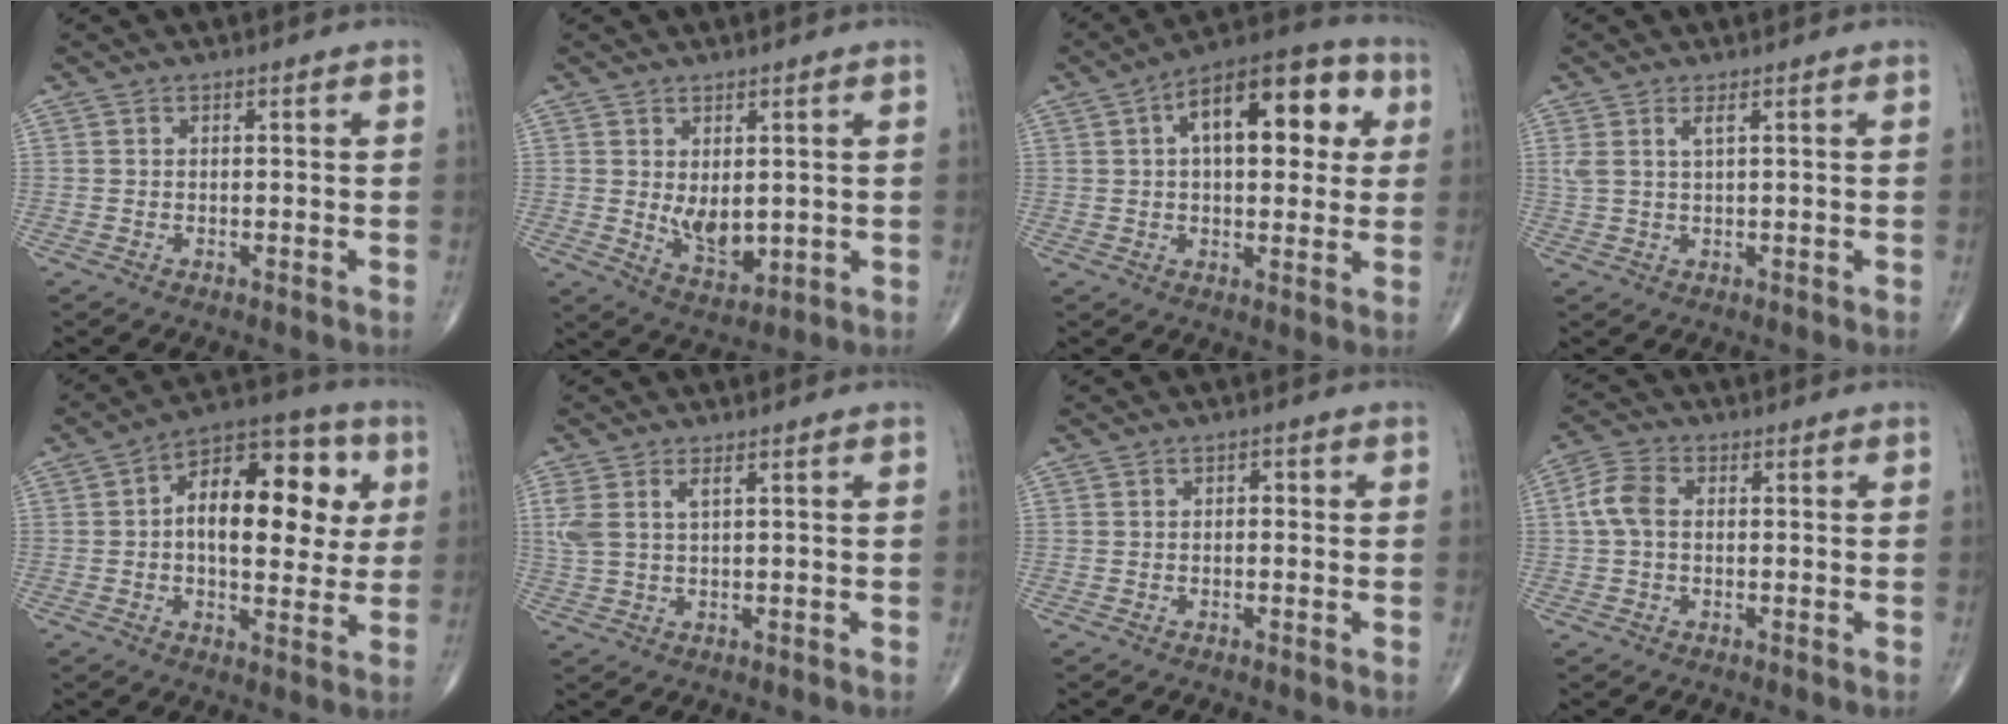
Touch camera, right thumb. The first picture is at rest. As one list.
[{"total": 6.3, "force": [0.5, 3.6, 5.2], "torque": [-0.068, -0.019, 0.025]}, {"total": 18.6, "force": [4.9, 9.2, 15.4], "torque": [-0.187, 0.022, 0.061]}, {"total": 2.6, "force": [1.2, 0.5, 2.2], "torque": [-0.056, 0.002, 0.031]}, {"total": 18.6, "force": [2.9, 9.8, 15.6], "torque": [-0.194, 0.022, 0.033]}, {"total": 4.8, "force": [1.8, 2.0, 3.9], "torque": [-0.106, 0.006, 0.044]}, {"total": 1.5, "force": [0.1, 0.9, 1.1], "torque": [-0.009, 0.005, -0.002]}, {"total": 5.3, "force": [0.3, 3.6, 4.0], "torque": [-0.088, 0.016, -0.001]}]